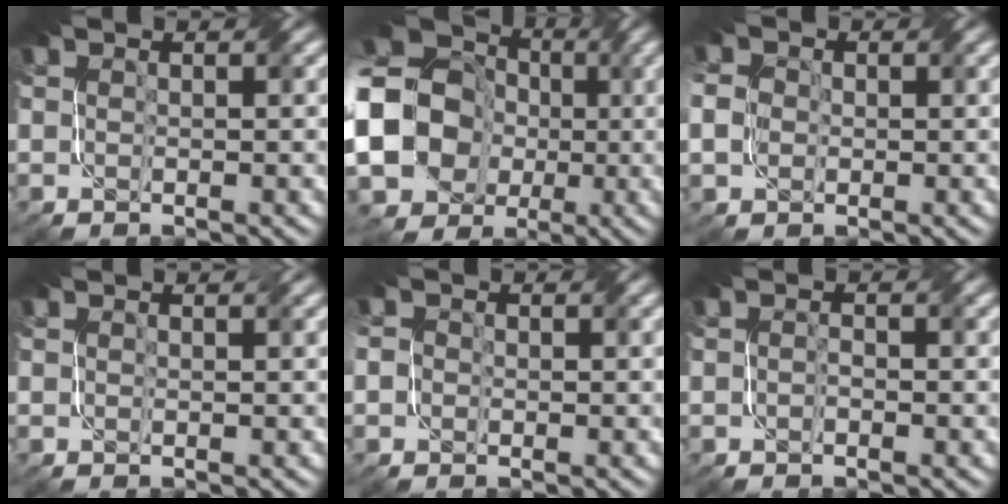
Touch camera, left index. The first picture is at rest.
{"total": 21.8, "force": [-2.2, 19.5, 9.3], "torque": [-0.223, -0.002, -0.087]}
{"total": 3.7, "force": [0.2, 3.2, 1.9], "torque": [-0.052, 0.017, 0.000]}
{"total": 0.6, "force": [0.5, 0.0, 0.2], "torque": [-0.007, -0.002, 0.002]}
{"total": 1.0, "force": [-0.2, 0.9, 0.3], "torque": [-0.004, -0.002, -0.007]}
{"total": 0.6, "force": [-0.5, 0.2, 0.4], "torque": [-0.010, 0.001, -0.009]}